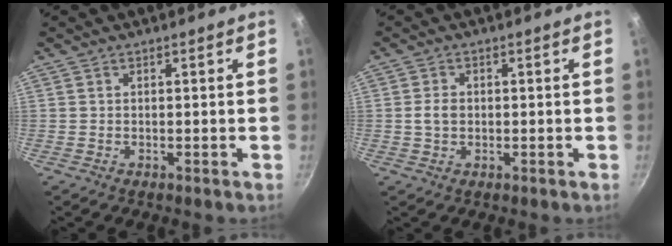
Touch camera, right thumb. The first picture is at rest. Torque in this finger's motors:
{"motor_torque": [-0.55, 0.49, 0.56, -0.45, 0.00]}